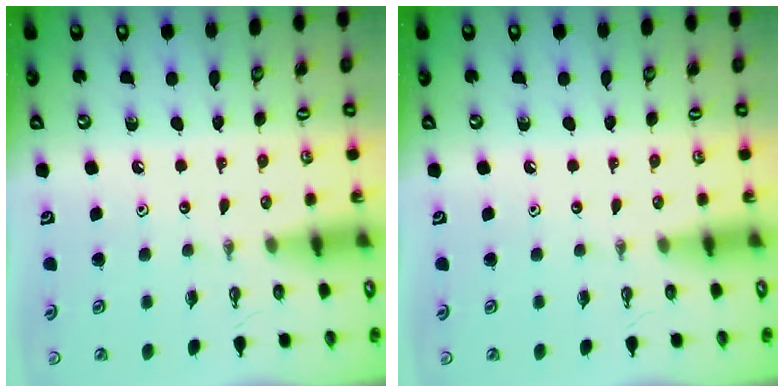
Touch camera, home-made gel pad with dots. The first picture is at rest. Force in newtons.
{"total": 0.0}